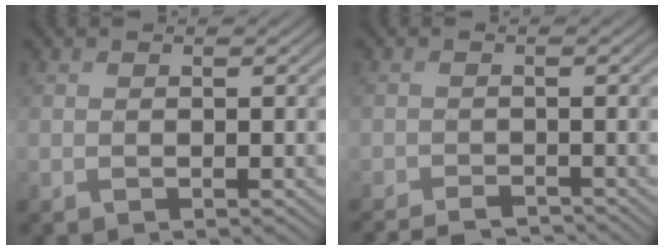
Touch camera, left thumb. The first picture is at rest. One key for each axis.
{"total": 3.9, "fx": -3.6, "fy": 1.0, "fz": 1.1, "tx": -0.013, "ty": -0.009, "tz": -0.069}